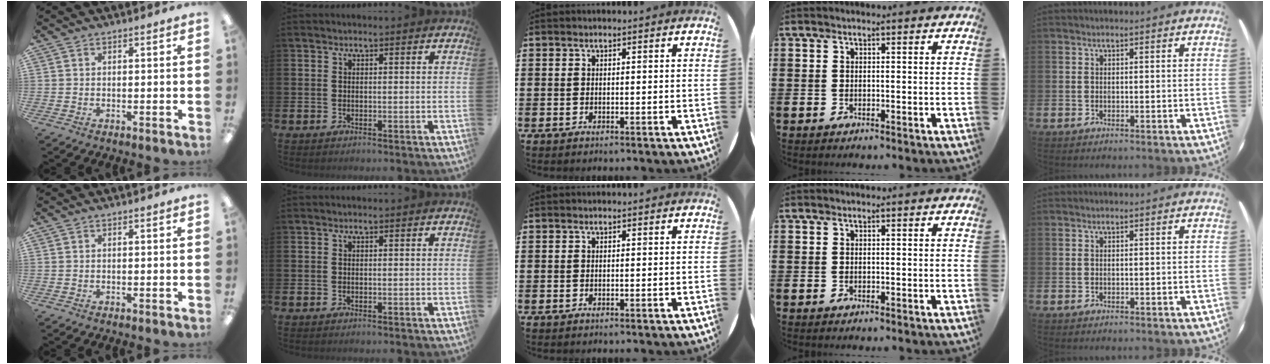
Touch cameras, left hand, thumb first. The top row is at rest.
{}